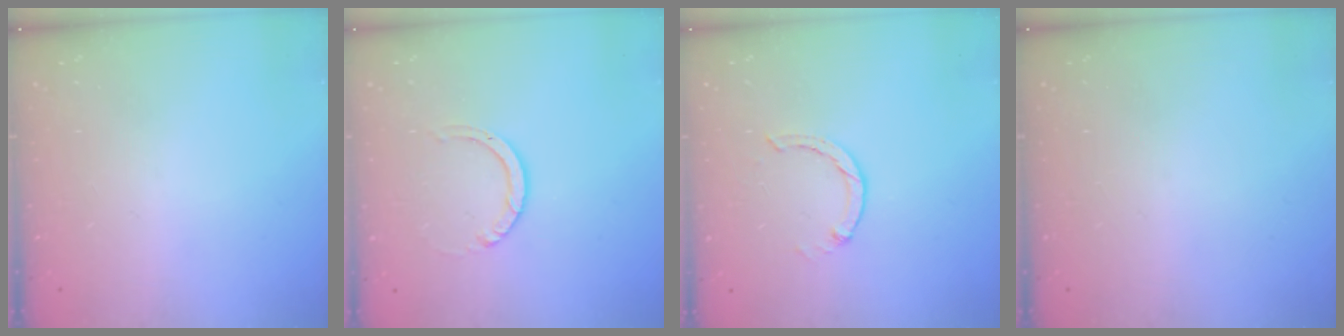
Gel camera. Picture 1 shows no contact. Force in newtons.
{"total": 4.0, "press": 4.0, "slide": 0.2}
{"total": 0.0}
{"total": 0.0}